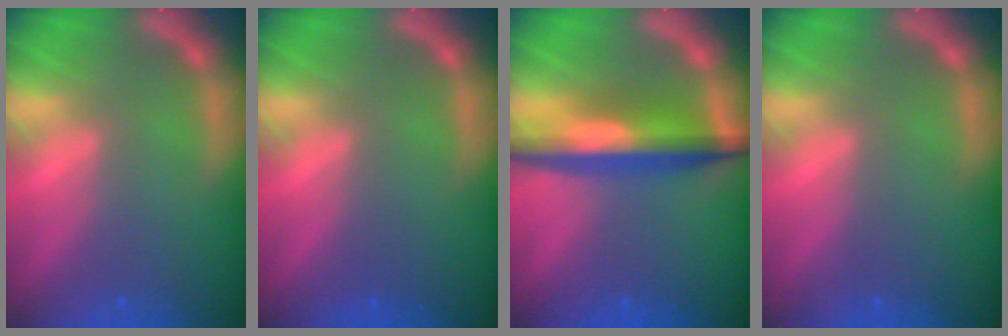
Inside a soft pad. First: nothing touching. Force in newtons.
{"total": 0.0}
{"total": 7.1}
{"total": 0.0}